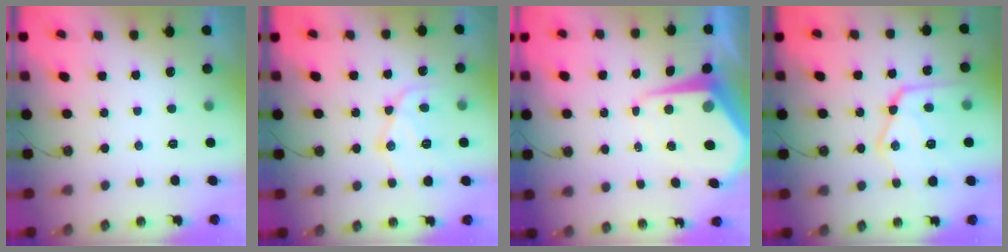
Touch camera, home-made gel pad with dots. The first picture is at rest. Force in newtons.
{"total": 13.9, "press": 13.9, "slide": 1.1}
{"total": 9.8, "press": 9.8, "slide": 0.8}
{"total": 20.3, "press": 20.2, "slide": 2.0}